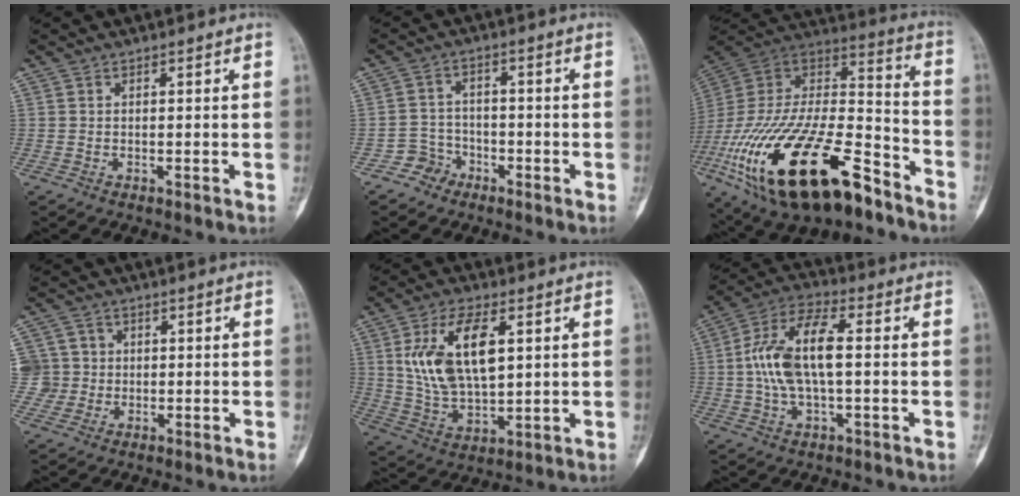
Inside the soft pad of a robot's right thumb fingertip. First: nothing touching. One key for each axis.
{"total": 4.3, "fx": -2.8, "fy": 3.3, "fz": -0.2, "tx": 0.033, "ty": 0.027, "tz": -0.055}
{"total": 36.7, "fx": -19.0, "fy": 16.2, "fz": 27.0, "tx": -0.548, "ty": 0.023, "tz": -0.322}
{"total": 5.4, "fx": 0.4, "fy": 5.4, "fz": 0.1, "tx": 0.031, "ty": 0.011, "tz": 0.004}
{"total": 15.1, "fx": 4.0, "fy": 7.4, "fz": 12.5, "tx": -0.232, "ty": -0.012, "tz": 0.085}
{"total": 13.4, "fx": 0.3, "fy": 5.6, "fz": 12.2, "tx": -0.249, "ty": 0.031, "tz": 0.002}